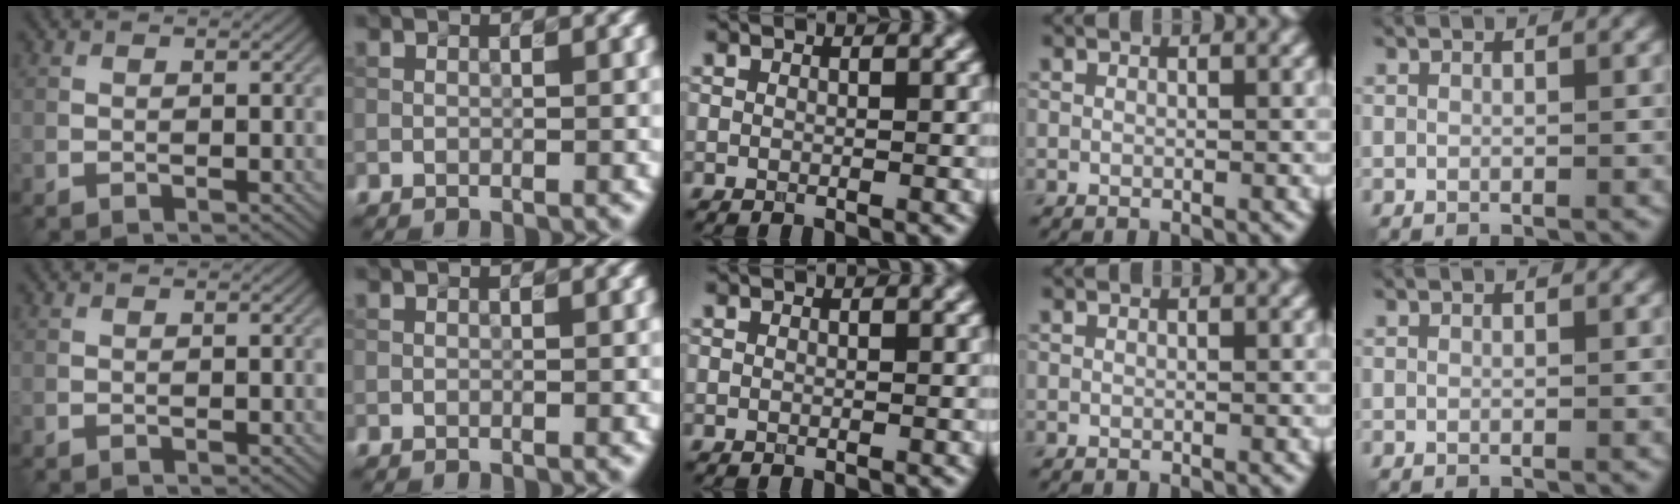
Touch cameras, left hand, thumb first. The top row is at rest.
{}